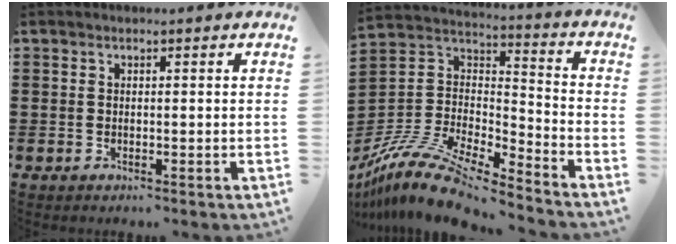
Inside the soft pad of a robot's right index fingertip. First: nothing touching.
{"total": 13.0, "force": [-10.9, 3.0, 6.3], "torque": [-0.134, 0.025, -0.213]}